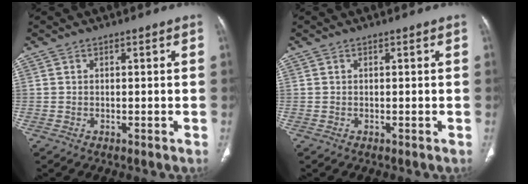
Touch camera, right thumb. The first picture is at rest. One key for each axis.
{"total": 0.0}